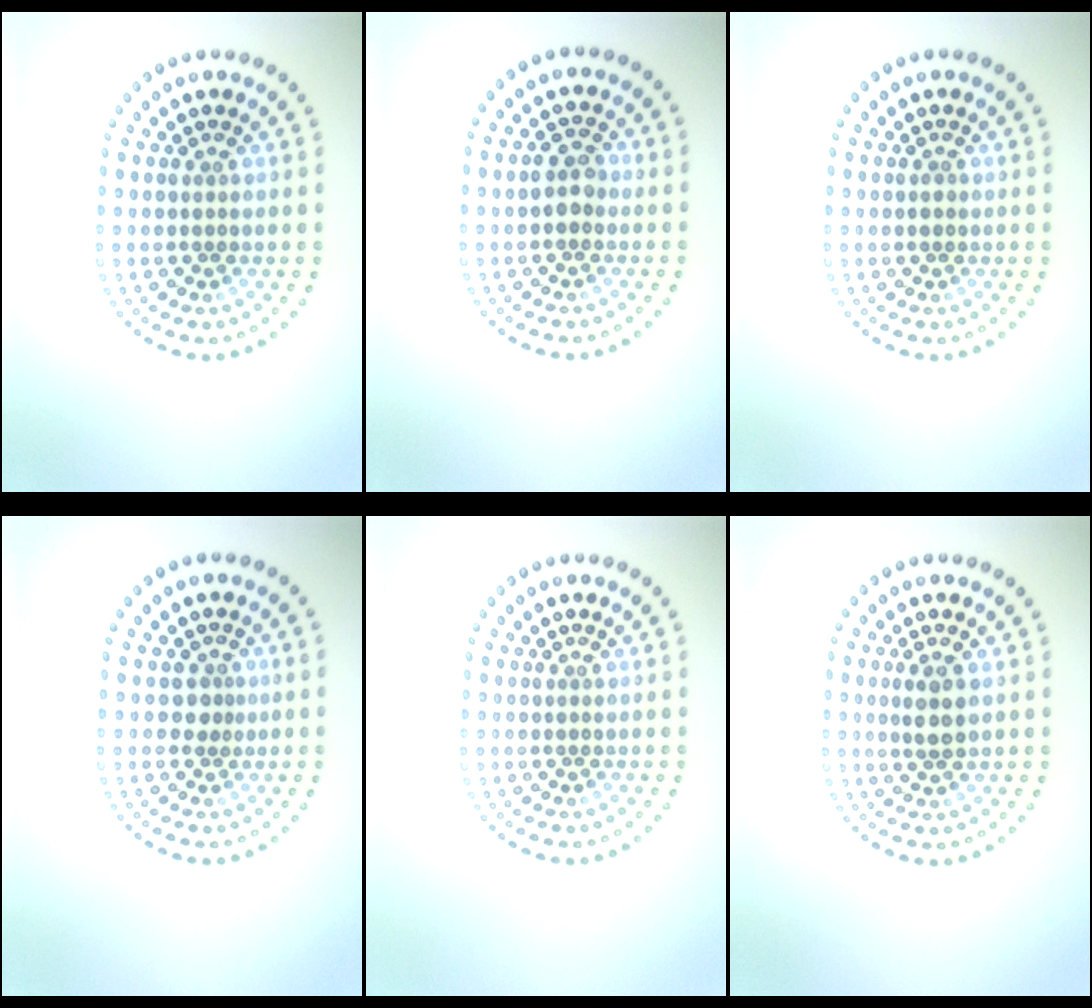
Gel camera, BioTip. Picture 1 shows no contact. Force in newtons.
{"total": 1.8, "press": 1.8, "slide": 0.2}
{"total": 0.7, "press": 0.7, "slide": 0.0}
{"total": 0.9, "press": 0.5, "slide": 0.8}
{"total": 0.0}
{"total": 1.9, "press": 1.8, "slide": 0.7}